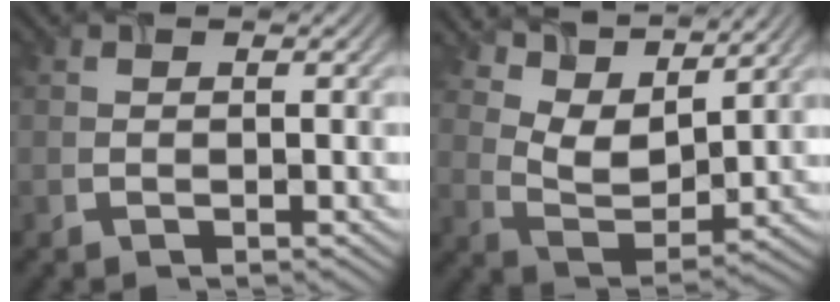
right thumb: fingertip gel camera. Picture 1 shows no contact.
{"total": 8.5, "force": [6.5, 3.3, 4.4], "torque": [-0.112, 0.013, 0.123]}